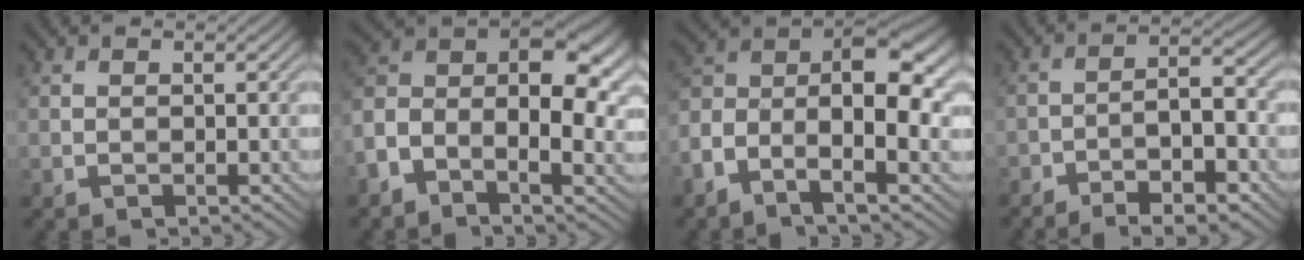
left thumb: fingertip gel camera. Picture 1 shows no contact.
{"total": 13.9, "force": [-2.7, 8.3, 10.8], "torque": [-0.199, 0.000, -0.057]}
{"total": 11.9, "force": [-4.1, 5.8, 9.6], "torque": [-0.181, 0.000, -0.085]}
{"total": 8.2, "force": [-5.0, 2.4, 6.1], "torque": [-0.095, 0.002, -0.080]}